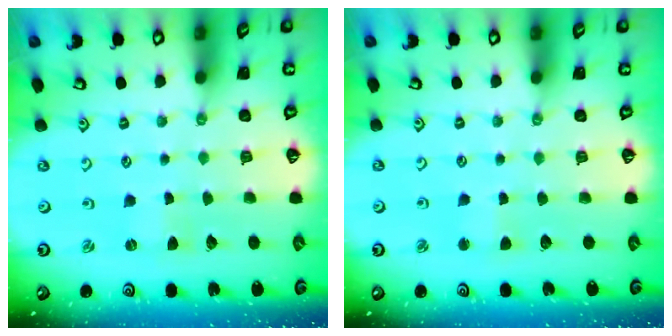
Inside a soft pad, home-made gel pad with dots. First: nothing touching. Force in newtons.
{"total": 2.5, "press": 2.5, "slide": 0.3}